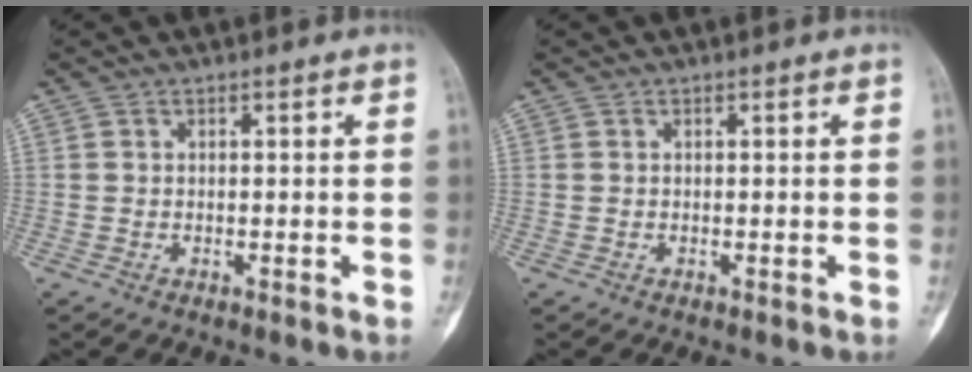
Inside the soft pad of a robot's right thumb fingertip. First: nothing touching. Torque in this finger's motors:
{"motor_torque": [0.26, 0.06, 0.24, -0.18, 0.06]}